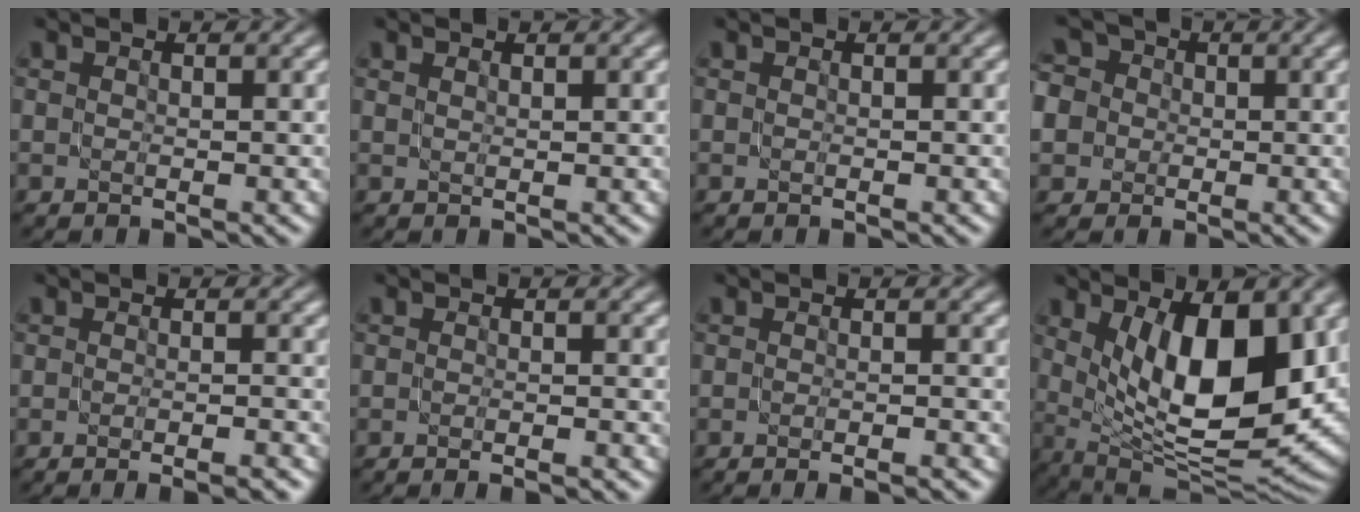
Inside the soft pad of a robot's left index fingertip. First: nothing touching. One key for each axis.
{"total": 0.6, "fx": 0.5, "fy": 0.1, "fz": 0.3, "tx": -0.004, "ty": -0.002, "tz": 0.010}
{"total": 0.0}
{"total": 7.7, "fx": 0.5, "fy": 7.0, "fz": 3.1, "tx": -0.058, "ty": 0.037, "tz": -0.026}
{"total": 3.7, "fx": -2.2, "fy": 1.0, "fz": 2.8, "tx": -0.020, "ty": 0.002, "tz": -0.023}
{"total": 2.3, "fx": -1.3, "fy": 0.7, "fz": 1.8, "tx": -0.006, "ty": -0.002, "tz": -0.020}
{"total": 3.1, "fx": -1.8, "fy": 0.8, "fz": 2.3, "tx": -0.014, "ty": 0.001, "tz": -0.023}
{"total": 12.8, "fx": 2.6, "fy": 5.1, "fz": 11.4, "tx": -0.168, "ty": -0.018, "tz": 0.044}